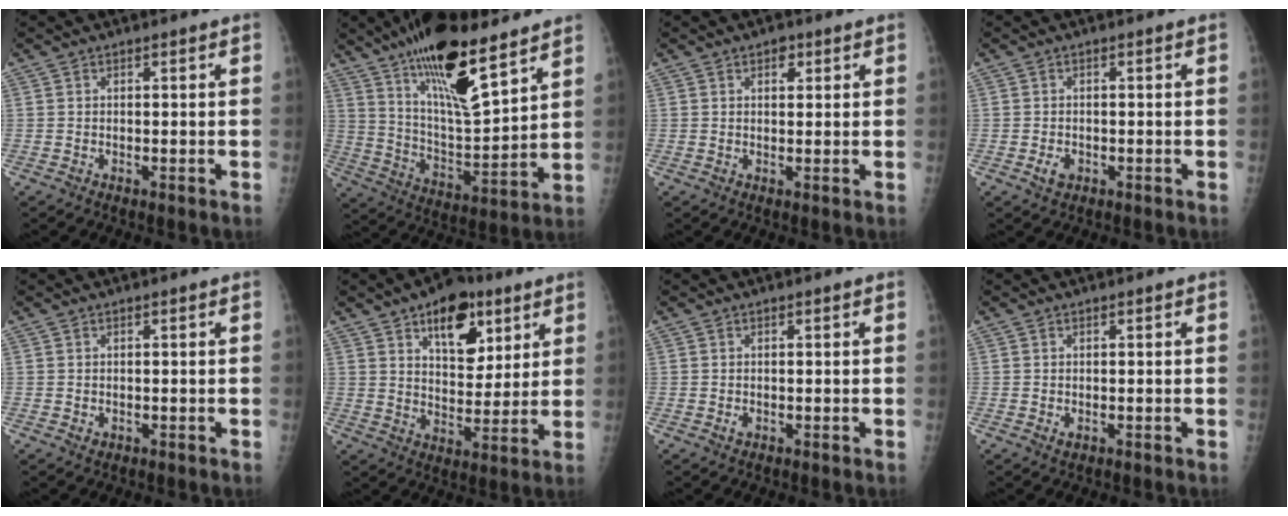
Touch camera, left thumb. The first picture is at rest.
{"total": 19.5, "force": [12.8, 5.5, 13.6], "torque": [-0.213, -0.070, 0.227]}
{"total": 2.3, "force": [1.2, 1.5, 1.3], "torque": [-0.006, -0.003, 0.015]}
{"total": 2.2, "force": [-0.8, 1.6, 1.2], "torque": [-0.016, 0.001, -0.010]}
{"total": 0.9, "force": [-0.2, 0.8, 0.4], "torque": [-0.004, 0.000, 0.001]}
{"total": 13.9, "force": [7.4, 7.8, 8.9], "torque": [-0.088, -0.035, 0.113]}
{"total": 0.8, "force": [-0.2, 0.6, 0.5], "torque": [-0.004, 0.000, -0.001]}
{"total": 1.1, "force": [-0.2, 0.8, 0.7], "torque": [-0.009, -0.002, 0.000]}